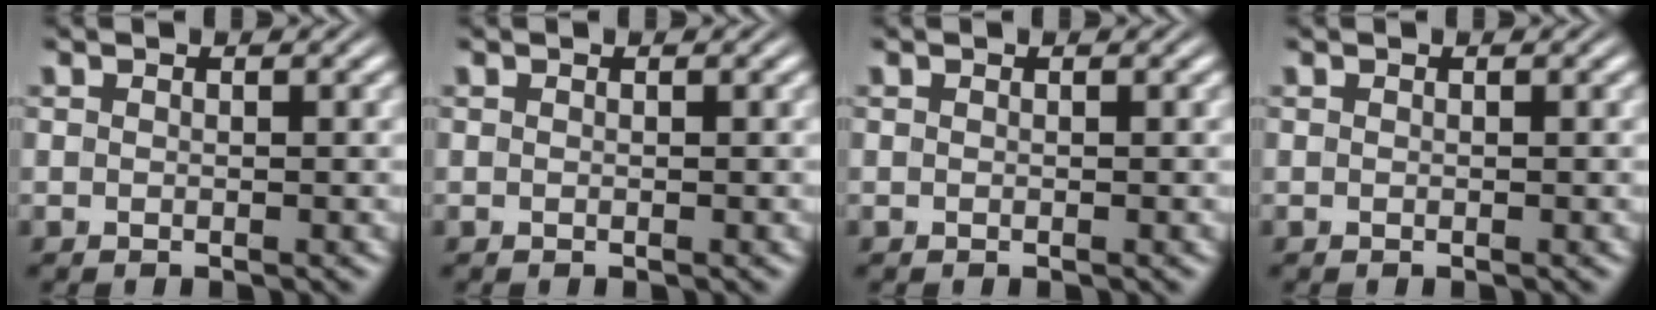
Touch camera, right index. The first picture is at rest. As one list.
[{"total": 0.0}, {"total": 0.0}, {"total": 0.0}]